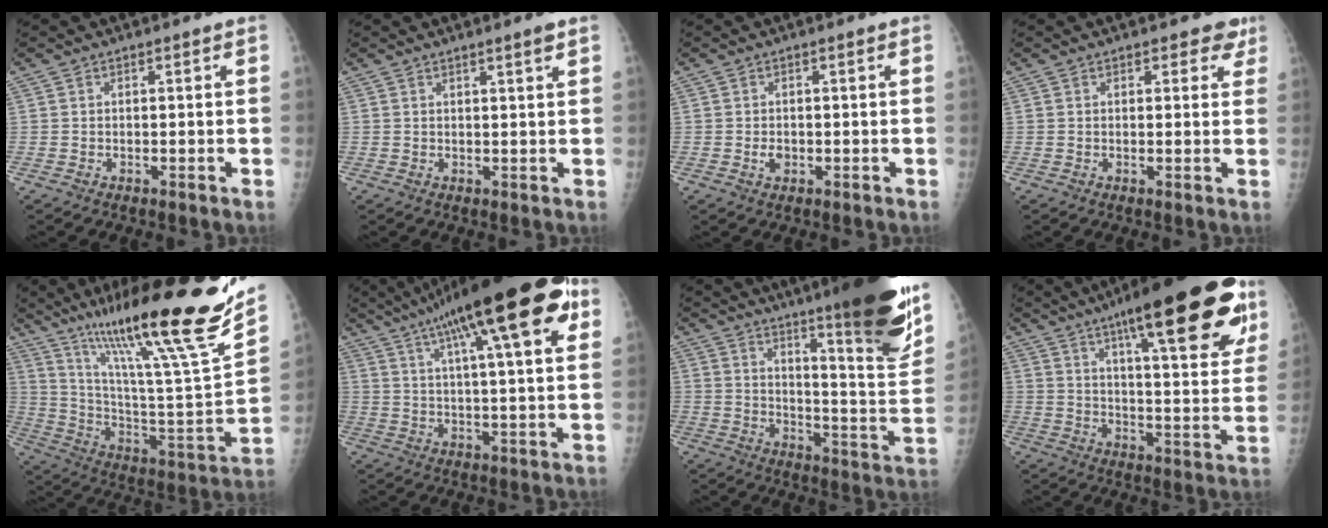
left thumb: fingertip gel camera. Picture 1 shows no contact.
{"total": 1.8, "force": [1.3, 0.0, 1.3], "torque": [-0.019, -0.008, 0.020]}
{"total": 2.0, "force": [-0.5, 1.5, 1.3], "torque": [-0.016, 0.002, -0.007]}
{"total": 3.5, "force": [2.2, 2.1, 1.7], "torque": [0.014, -0.006, 0.020]}
{"total": 31.0, "force": [21.9, 2.4, 21.8], "torque": [-0.337, -0.095, 0.357]}
{"total": 25.2, "force": [12.6, 5.9, 21.0], "torque": [-0.318, 0.003, 0.189]}
{"total": 24.5, "force": [16.2, 2.6, 18.2], "torque": [-0.237, -0.086, 0.232]}
{"total": 28.3, "force": [16.3, 6.8, 22.1], "torque": [-0.292, -0.037, 0.233]}